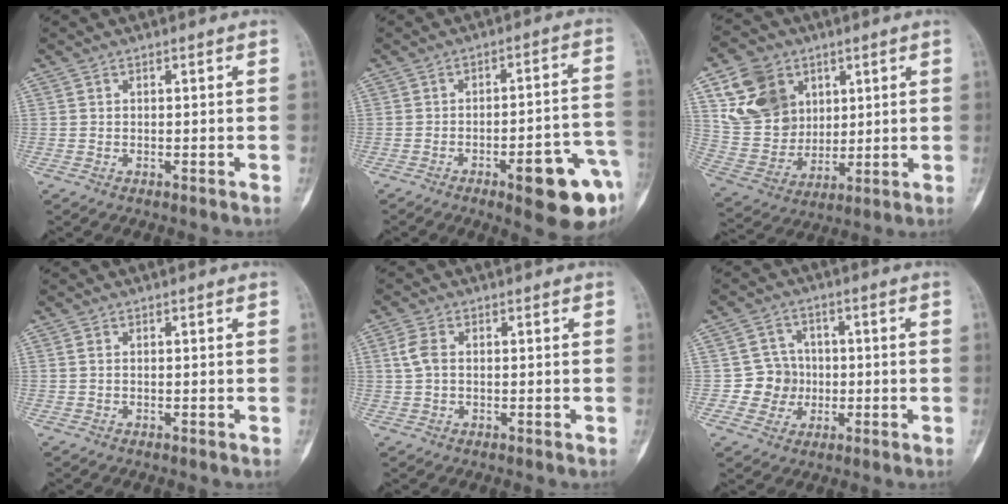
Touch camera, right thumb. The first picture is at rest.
{"total": 14.6, "force": [-6.3, 3.7, 12.6], "torque": [-0.125, 0.037, -0.072]}
{"total": 15.8, "force": [6.5, 12.4, 7.3], "torque": [-0.110, -0.015, 0.135]}
{"total": 0.6, "force": [0.1, 0.3, 0.4], "torque": [-0.012, 0.002, 0.004]}
{"total": 3.8, "force": [0.6, 2.4, 2.9], "torque": [-0.065, 0.007, 0.010]}
{"total": 6.6, "force": [-0.8, 6.5, 1.1], "torque": [0.017, 0.016, -0.016]}